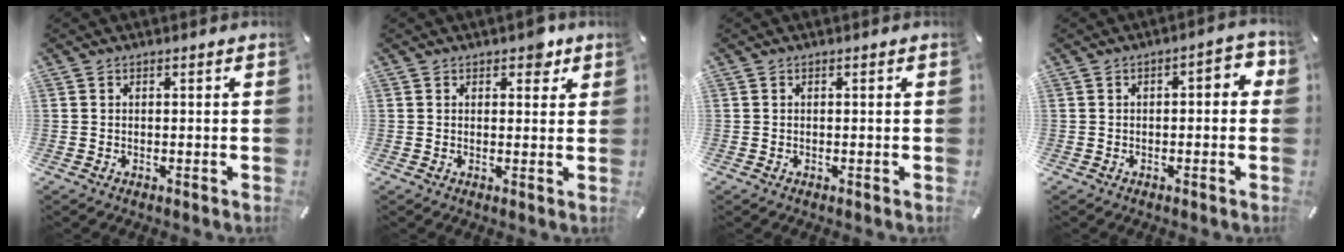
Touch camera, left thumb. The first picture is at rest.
{"total": 3.5, "force": [2.2, 2.0, 1.8], "torque": [-0.009, -0.003, 0.032]}
{"total": 0.0}
{"total": 4.0, "force": [-1.2, 1.9, 3.3], "torque": [-0.048, 0.016, -0.027]}